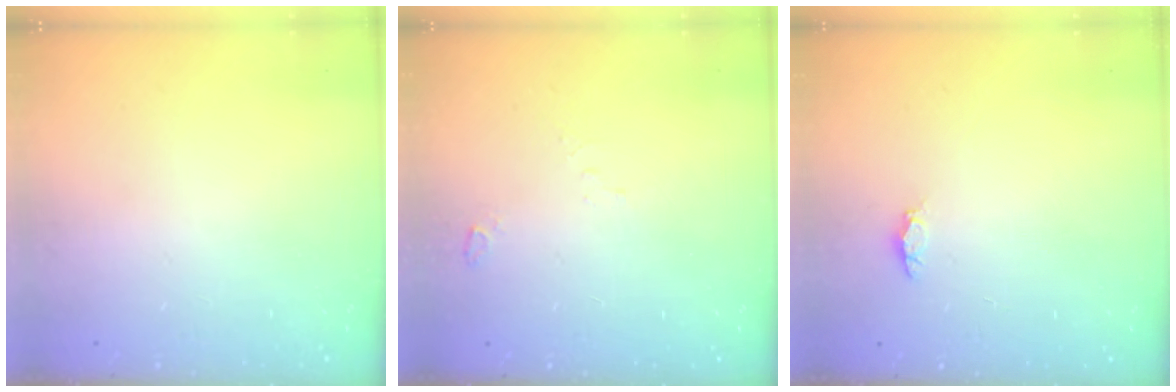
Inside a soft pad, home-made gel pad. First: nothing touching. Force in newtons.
{"total": 3.0, "press": 2.1, "slide": 2.1}
{"total": 1.2, "press": 1.1, "slide": 0.4}